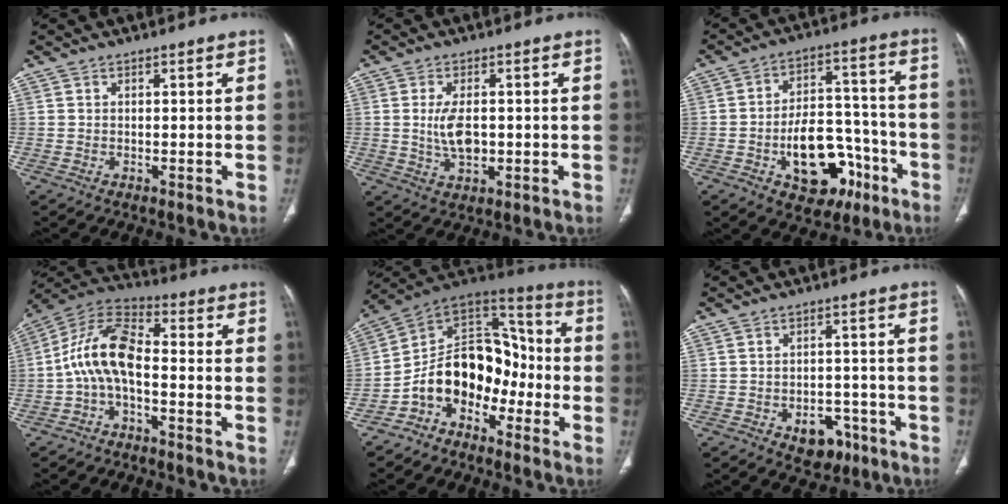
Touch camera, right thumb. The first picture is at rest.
{"total": 6.1, "force": [0.0, 3.2, 5.2], "torque": [-0.101, -0.005, 0.006]}
{"total": 16.6, "force": [-6.9, 10.1, 11.2], "torque": [-0.123, 0.060, -0.092]}
{"total": 11.1, "force": [-2.1, 5.5, 9.4], "torque": [-0.182, 0.051, -0.053]}
{"total": 15.6, "force": [-5.9, 10.9, 9.4], "torque": [-0.114, 0.094, -0.113]}
{"total": 6.8, "force": [-3.4, 4.8, 3.5], "torque": [-0.016, 0.028, -0.041]}